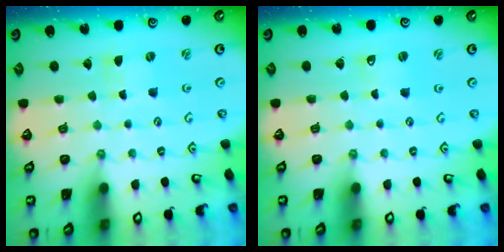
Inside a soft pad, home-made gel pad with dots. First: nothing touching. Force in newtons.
{"total": 1.2, "press": 1.2, "slide": 0.1}